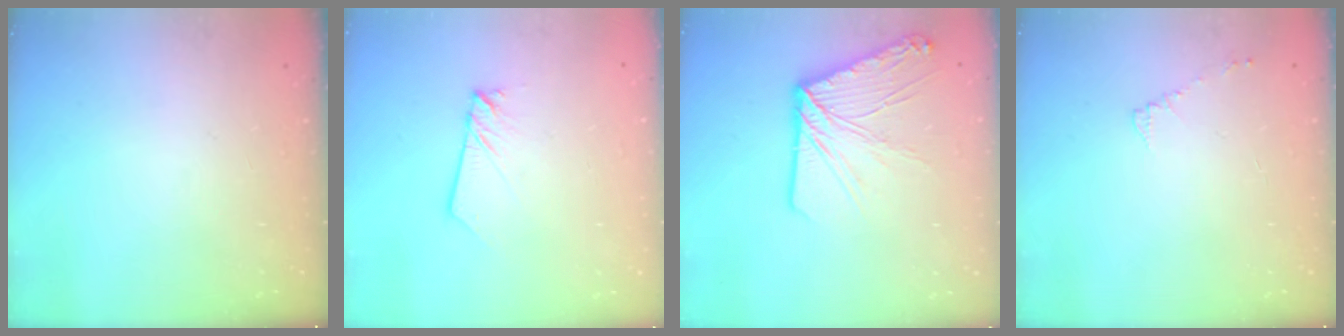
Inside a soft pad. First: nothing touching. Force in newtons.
{"total": 2.0, "press": 2.0, "slide": 0.2}
{"total": 12.8, "press": 12.7, "slide": 1.4}
{"total": 4.3, "press": 4.3, "slide": 0.6}